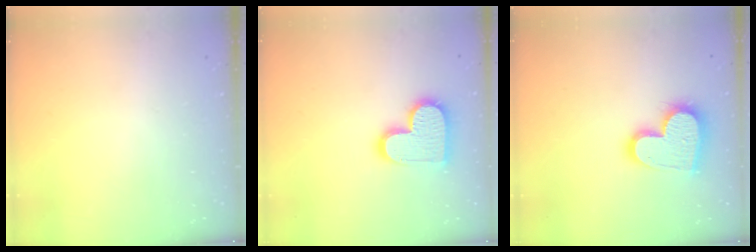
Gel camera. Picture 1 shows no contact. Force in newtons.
{"total": 15.1, "press": 15.0, "slide": 0.9}
{"total": 16.9, "press": 16.8, "slide": 1.3}